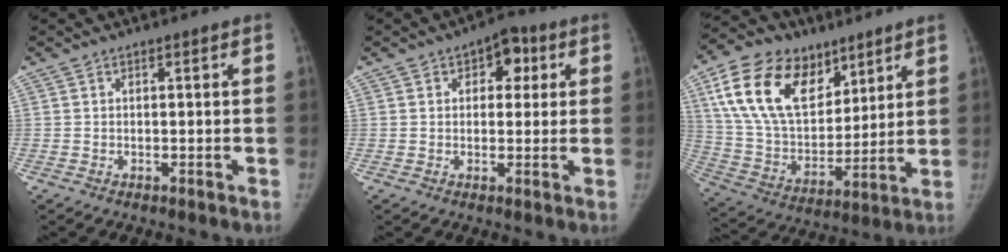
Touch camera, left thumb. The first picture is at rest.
{"total": 6.5, "force": [2.4, 4.2, 4.3], "torque": [-0.020, -0.001, 0.024]}
{"total": 23.3, "force": [12.1, 14.3, 13.9], "torque": [-0.236, -0.026, 0.224]}